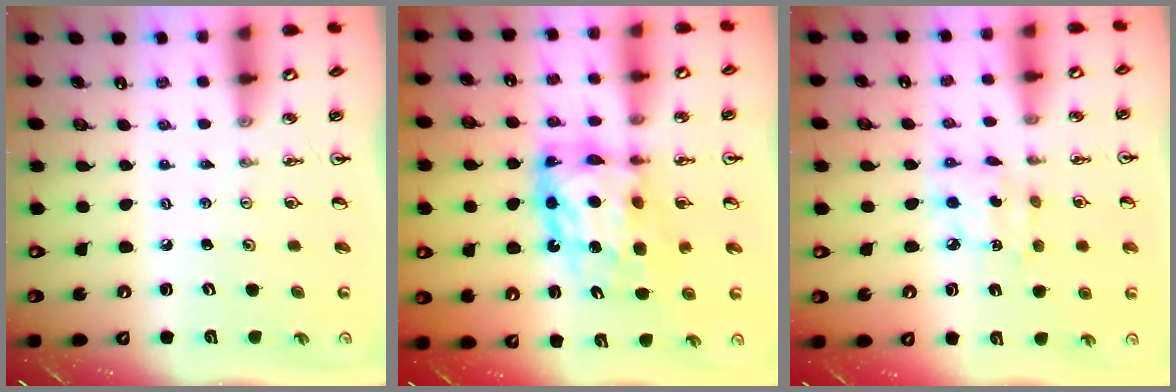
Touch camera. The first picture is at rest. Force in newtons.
{"total": 12.2, "press": 12.1, "slide": 1.2}
{"total": 6.8, "press": 6.8, "slide": 0.4}